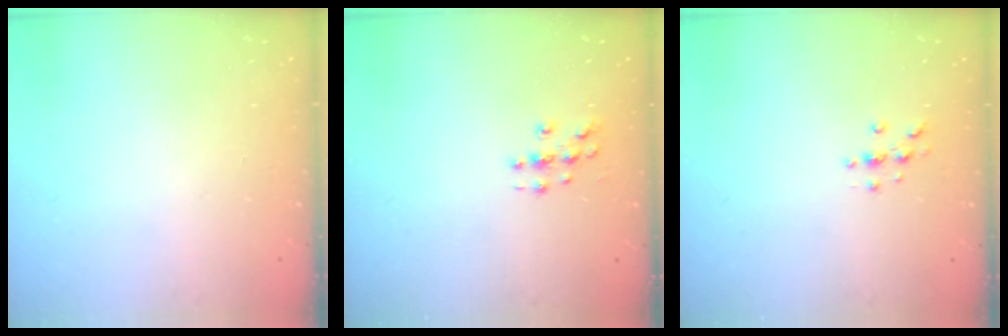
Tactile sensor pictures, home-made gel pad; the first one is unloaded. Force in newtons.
{"total": 3.1, "press": 3.1, "slide": 0.2}
{"total": 3.0, "press": 3.0, "slide": 0.4}